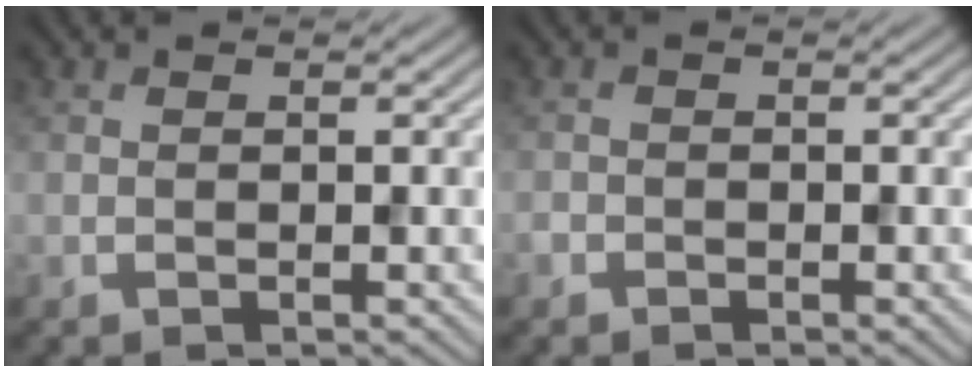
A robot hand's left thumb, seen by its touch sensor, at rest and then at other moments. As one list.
[{"total": 0.9, "force": [-0.7, 0.6, 0.1], "torque": [-0.001, -0.002, -0.017]}]